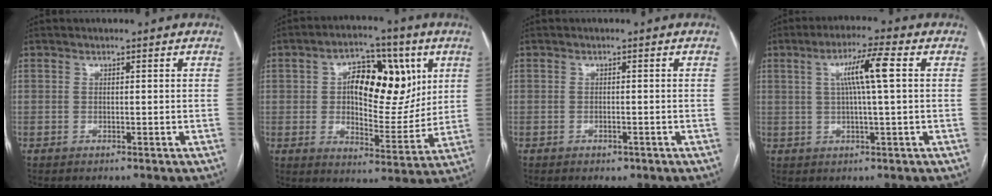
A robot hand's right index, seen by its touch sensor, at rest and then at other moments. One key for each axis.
{"total": 15.1, "fx": 4.3, "fy": 7.5, "fz": 12.4, "tx": -0.188, "ty": 0.024, "tz": 0.074}
{"total": 1.1, "fx": -0.7, "fy": 0.6, "fz": 0.6, "tx": -0.011, "ty": 0.000, "tz": -0.005}
{"total": 7.2, "fx": 1.5, "fy": -0.3, "fz": 7.0, "tx": -0.127, "ty": 0.009, "tz": 0.027}